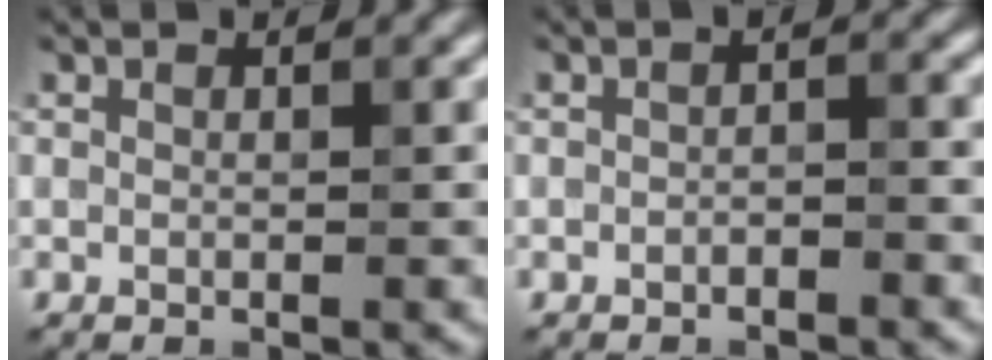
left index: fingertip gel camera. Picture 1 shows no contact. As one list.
[{"total": 1.2, "force": [-0.8, 0.4, 0.8], "torque": [-0.013, 0.003, -0.013]}]